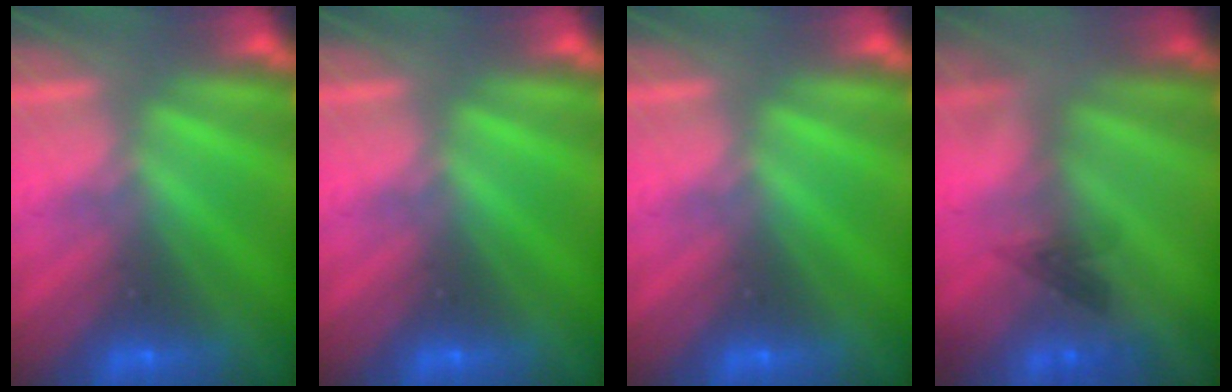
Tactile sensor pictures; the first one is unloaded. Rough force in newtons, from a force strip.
{"total": 0.0}
{"total": 0.0}
{"total": 2.2}